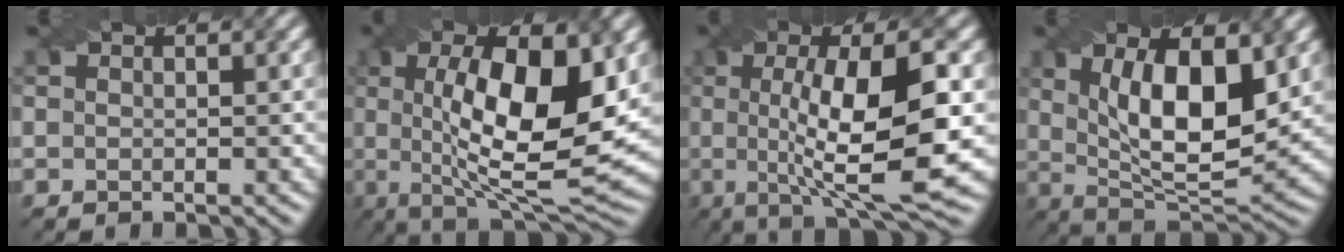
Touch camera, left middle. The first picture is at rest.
{"total": 13.2, "force": [1.5, 4.3, 12.4], "torque": [-0.189, -0.003, 0.026]}
{"total": 11.7, "force": [-0.1, 3.1, 11.3], "torque": [-0.163, 0.002, -0.001]}
{"total": 10.7, "force": [2.3, 4.1, 9.6], "torque": [-0.156, -0.007, 0.042]}